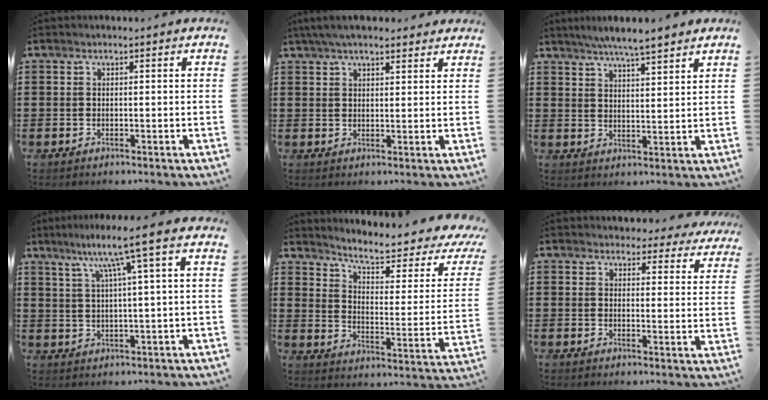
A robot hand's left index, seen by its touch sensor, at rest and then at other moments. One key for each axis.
{"total": 4.4, "fx": 3.8, "fy": 1.0, "fz": 2.0, "tx": -0.049, "ty": 0.001, "tz": 0.072}
{"total": 4.9, "fx": 4.4, "fy": -0.2, "fz": 2.0, "tx": -0.054, "ty": -0.011, "tz": 0.078}
{"total": 7.5, "fx": 3.5, "fy": -0.7, "fz": 6.6, "tx": -0.138, "ty": 0.000, "tz": 0.052}
{"total": 6.0, "fx": 4.3, "fy": 0.8, "fz": 4.1, "tx": -0.083, "ty": -0.036, "tz": 0.062}
{"total": 3.5, "fx": 3.4, "fy": 0.9, "fz": 0.5, "tx": -0.014, "ty": -0.011, "tz": 0.062}